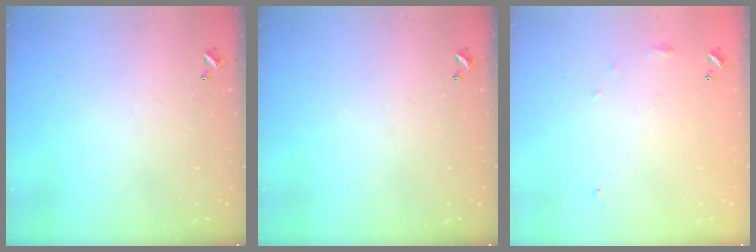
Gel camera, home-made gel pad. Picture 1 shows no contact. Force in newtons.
{"total": 0.0}
{"total": 6.7, "press": 6.6, "slide": 0.9}